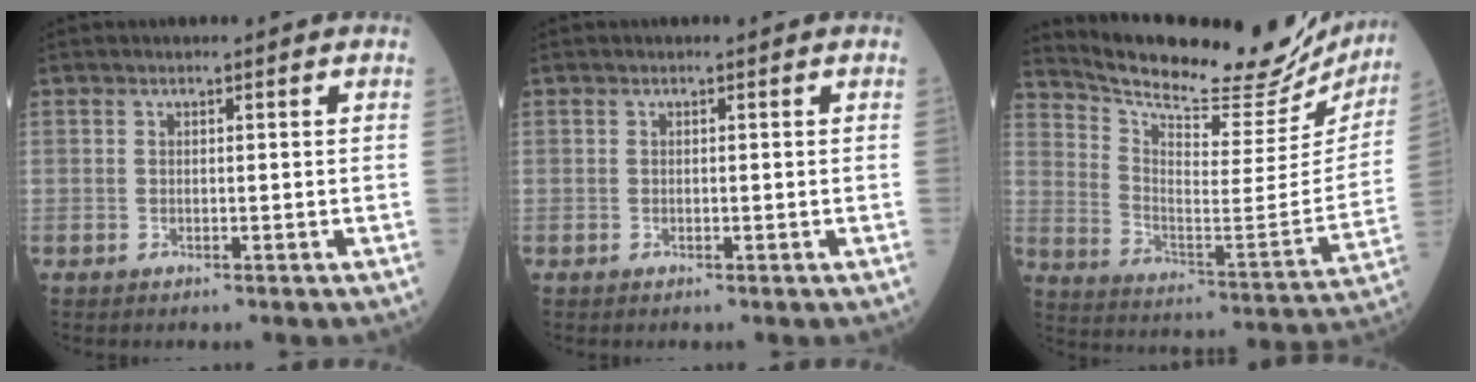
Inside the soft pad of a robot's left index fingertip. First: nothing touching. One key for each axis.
{"total": 0.0}
{"total": 26.2, "fx": 23.8, "fy": 5.1, "fz": 9.7, "tx": -0.164, "ty": -0.071, "tz": 0.323}